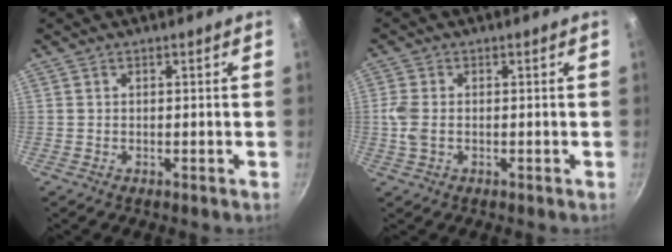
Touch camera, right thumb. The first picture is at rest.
{"total": 3.8, "force": [-0.3, 2.5, 2.9], "torque": [-0.069, 0.001, -0.007]}